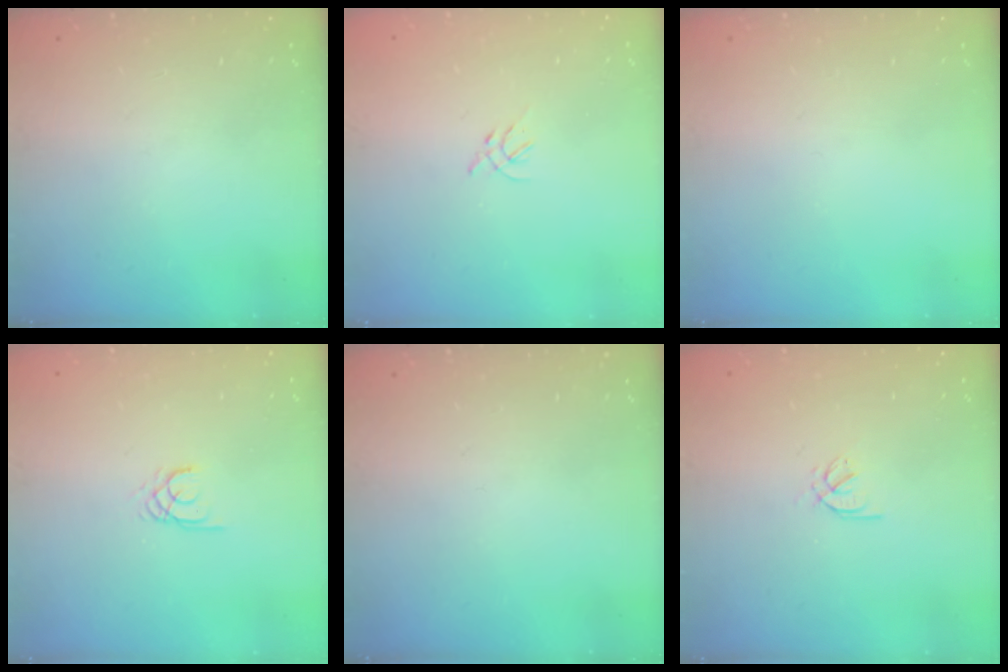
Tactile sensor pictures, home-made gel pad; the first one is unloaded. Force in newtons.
{"total": 2.3, "press": 2.2, "slide": 0.6}
{"total": 0.0}
{"total": 1.7, "press": 1.7, "slide": 0.2}
{"total": 0.0}
{"total": 2.0, "press": 1.9, "slide": 0.6}